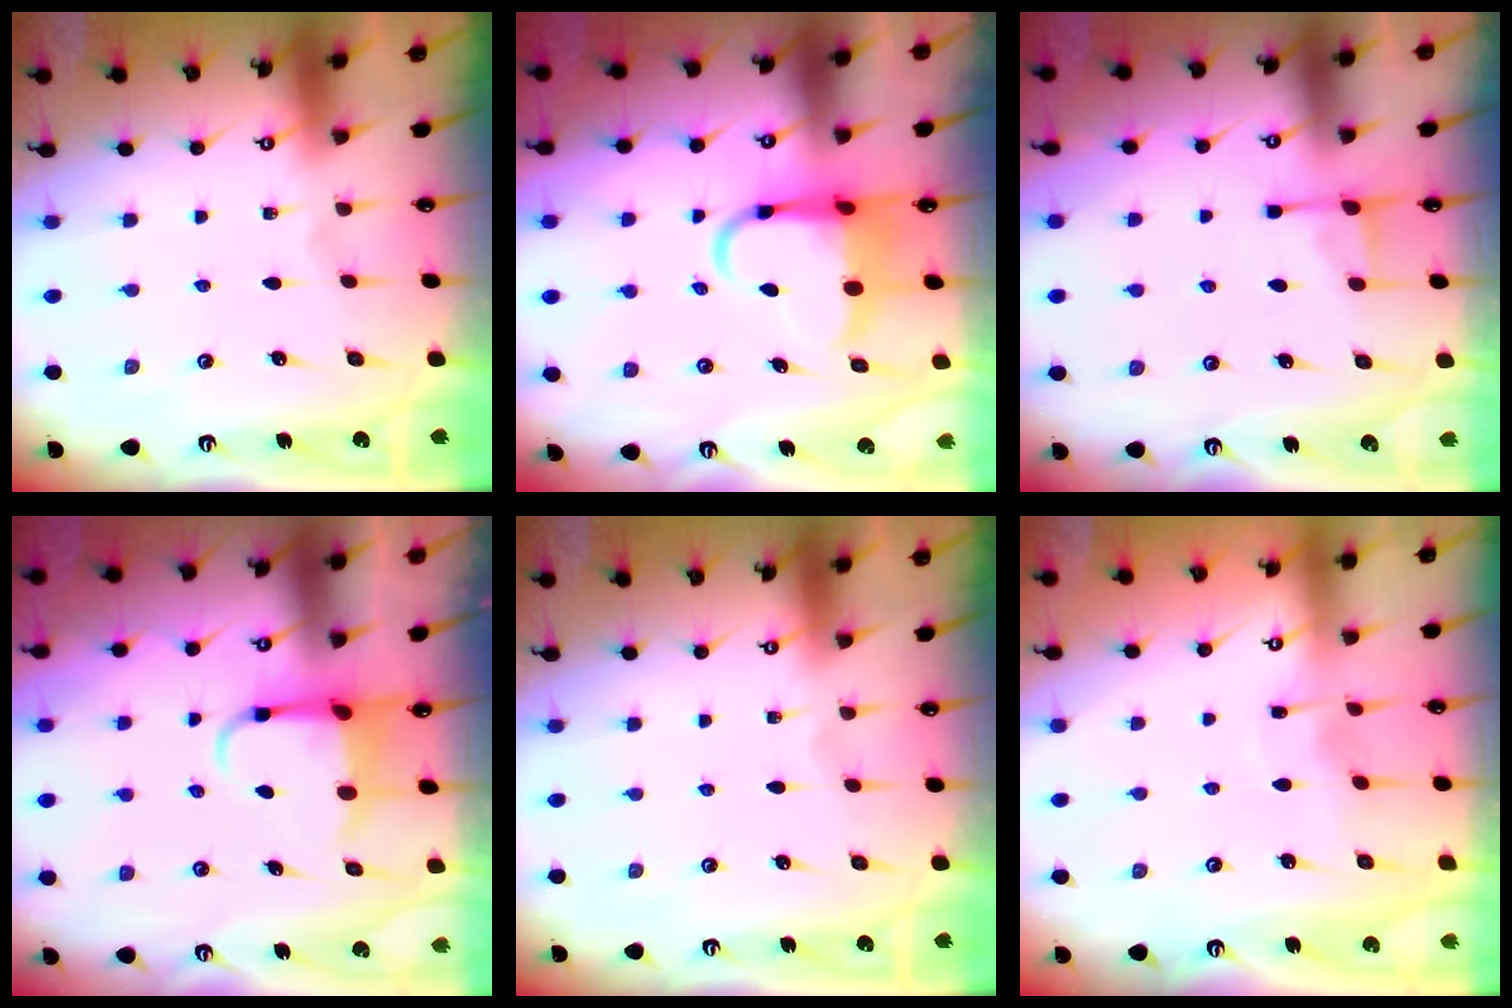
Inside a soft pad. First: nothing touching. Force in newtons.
{"total": 7.9, "press": 7.7, "slide": 1.7}
{"total": 3.6, "press": 3.5, "slide": 0.7}
{"total": 4.6, "press": 4.6, "slide": 0.6}
{"total": 0.0}
{"total": 2.9, "press": 2.9, "slide": 0.2}